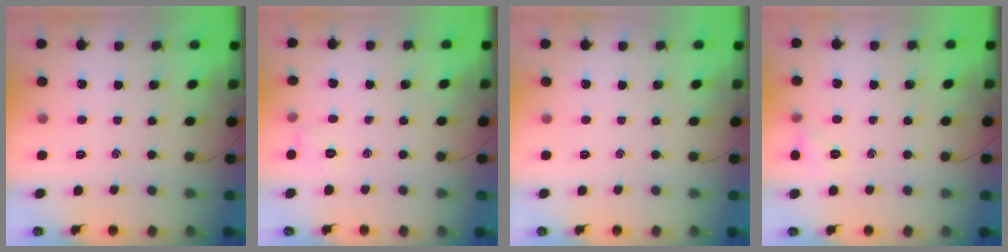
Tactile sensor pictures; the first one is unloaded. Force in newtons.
{"total": 4.8, "press": 4.5, "slide": 1.5}
{"total": 0.0}
{"total": 5.5, "press": 5.3, "slide": 1.6}